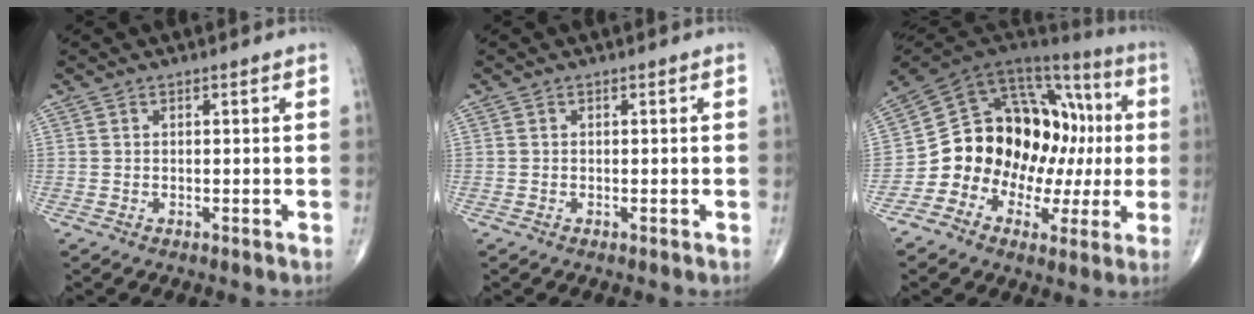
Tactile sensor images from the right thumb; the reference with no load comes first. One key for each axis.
{"total": 0.0}
{"total": 21.6, "fx": -1.5, "fy": 16.2, "fz": 14.2, "tx": -0.167, "ty": 0.075, "tz": -0.016}